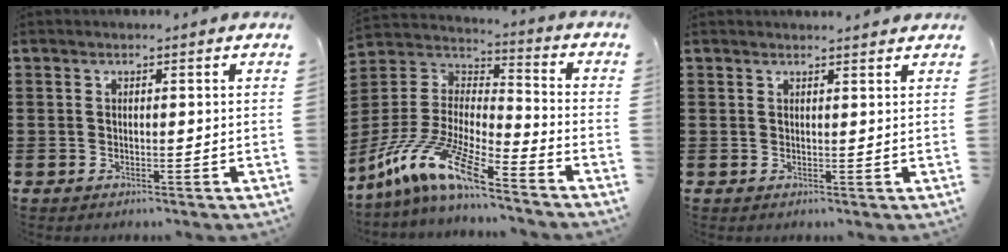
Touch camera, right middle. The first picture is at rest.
{"total": 12.4, "force": [-9.3, 1.9, 8.0], "torque": [-0.194, -0.008, -0.192]}
{"total": 1.2, "force": [1.2, 0.0, 0.1], "torque": [0.003, -0.006, 0.020]}